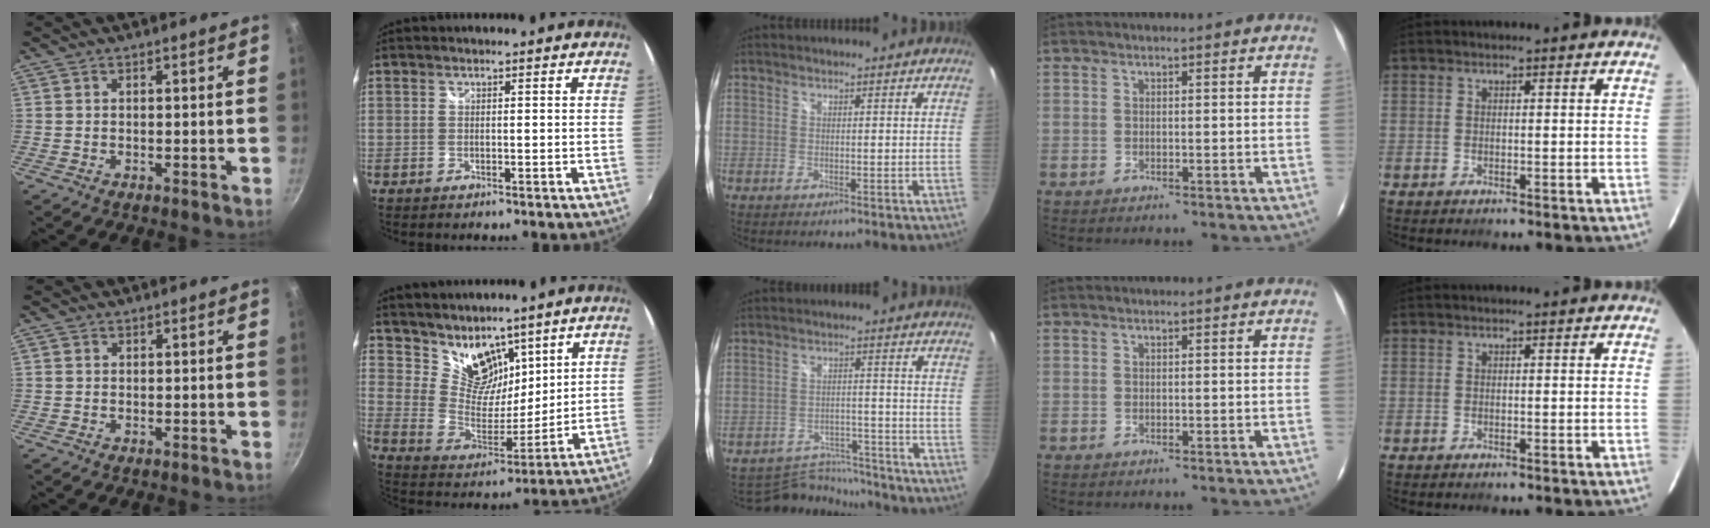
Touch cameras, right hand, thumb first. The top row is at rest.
{"thumb": {"total": 0.6, "force": [0.1, 0.6, 0.1], "torque": [-0.001, 0.003, 0.000]}, "index": {"total": 12.1, "force": [9.1, 6.8, 4.2], "torque": [-0.076, 0.003, 0.179]}, "middle": {"total": 9.7, "force": [-9.2, 2.7, 0.8], "torque": [-0.026, 0.015, -0.134]}}